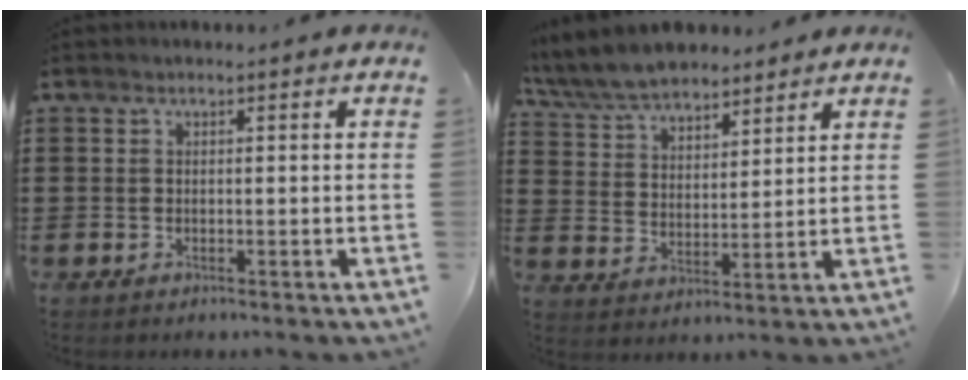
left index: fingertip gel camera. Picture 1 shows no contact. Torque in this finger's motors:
{"motor_torque": [2.14, 0.00, 0.60, 0.19]}